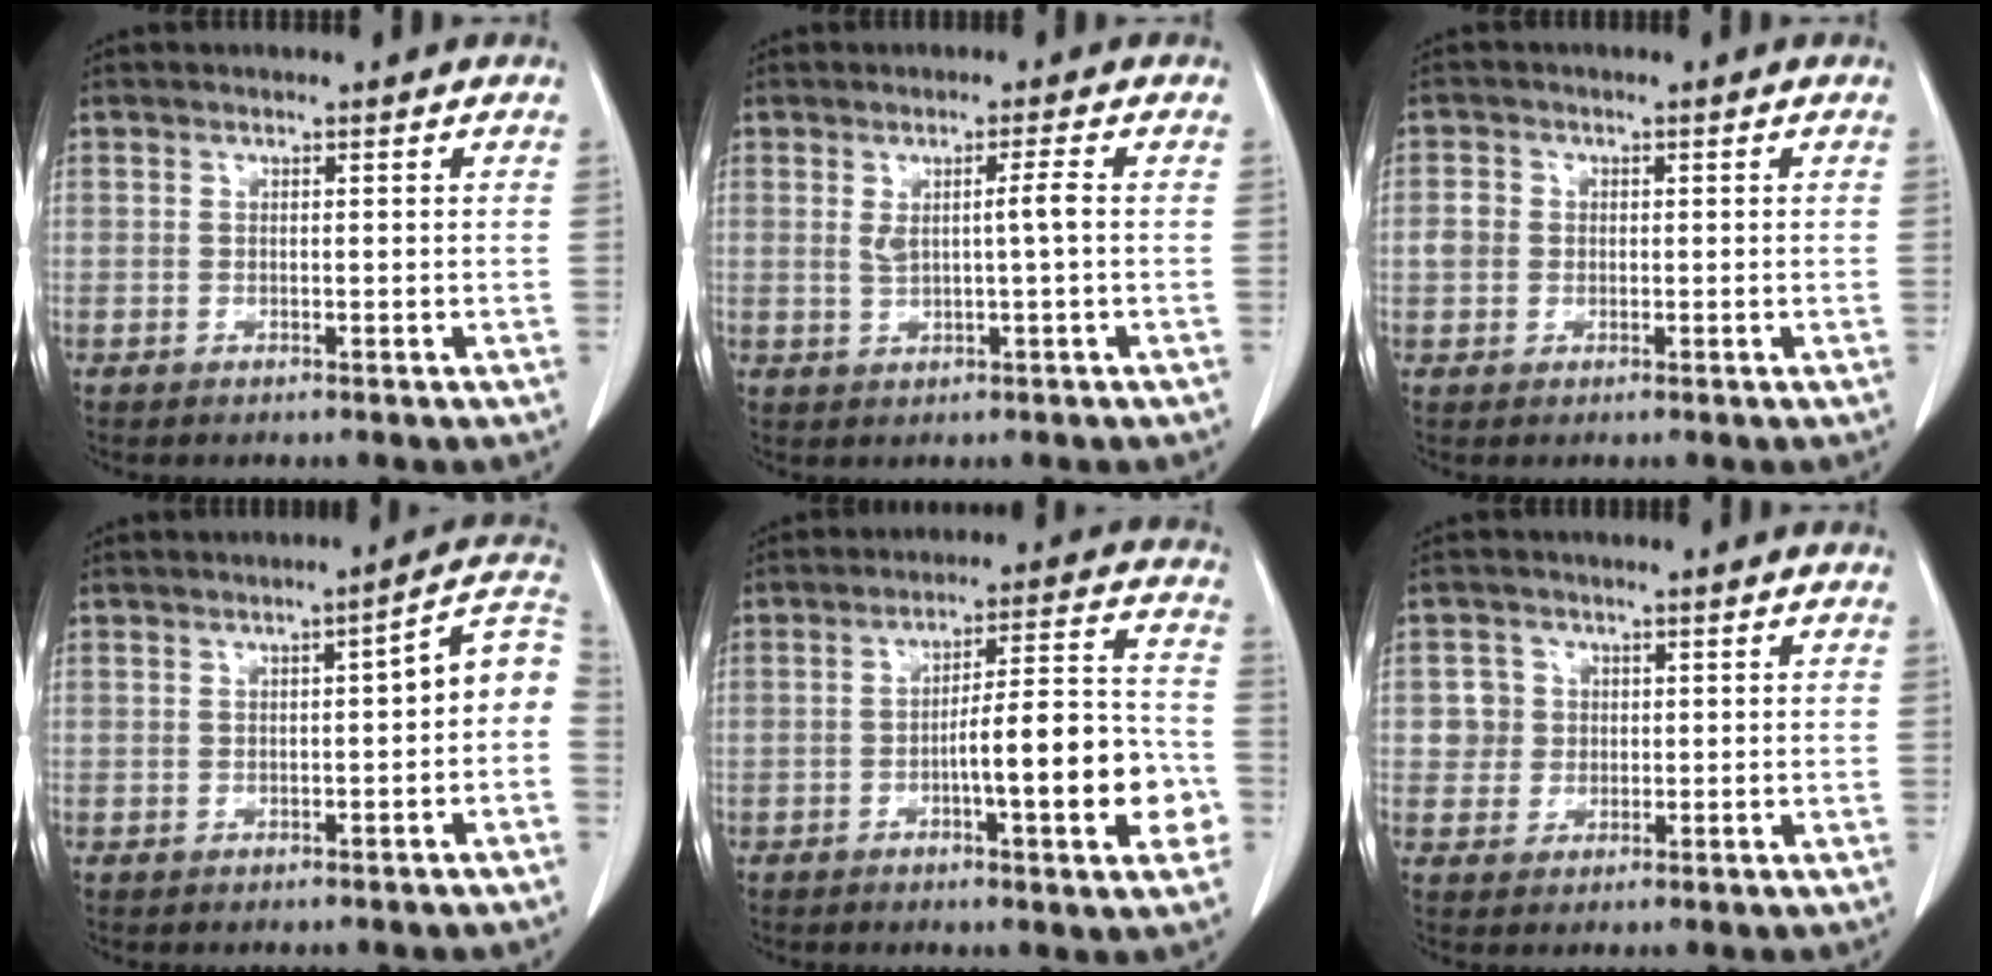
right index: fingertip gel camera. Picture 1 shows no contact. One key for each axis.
{"total": 3.3, "fx": 0.4, "fy": -0.2, "fz": 3.2, "tx": -0.058, "ty": -0.001, "tz": 0.011}
{"total": 2.6, "fx": 0.0, "fy": 2.4, "fz": 1.1, "tx": -0.021, "ty": 0.011, "tz": 0.000}
{"total": 6.6, "fx": -0.6, "fy": 1.3, "fz": 6.4, "tx": -0.076, "ty": 0.027, "tz": -0.013}
{"total": 13.6, "fx": -4.0, "fy": 2.2, "fz": 12.8, "tx": -0.173, "ty": 0.022, "tz": -0.055}
{"total": 3.5, "fx": 0.6, "fy": 3.4, "fz": 0.2, "tx": 0.007, "ty": 0.008, "tz": 0.010}